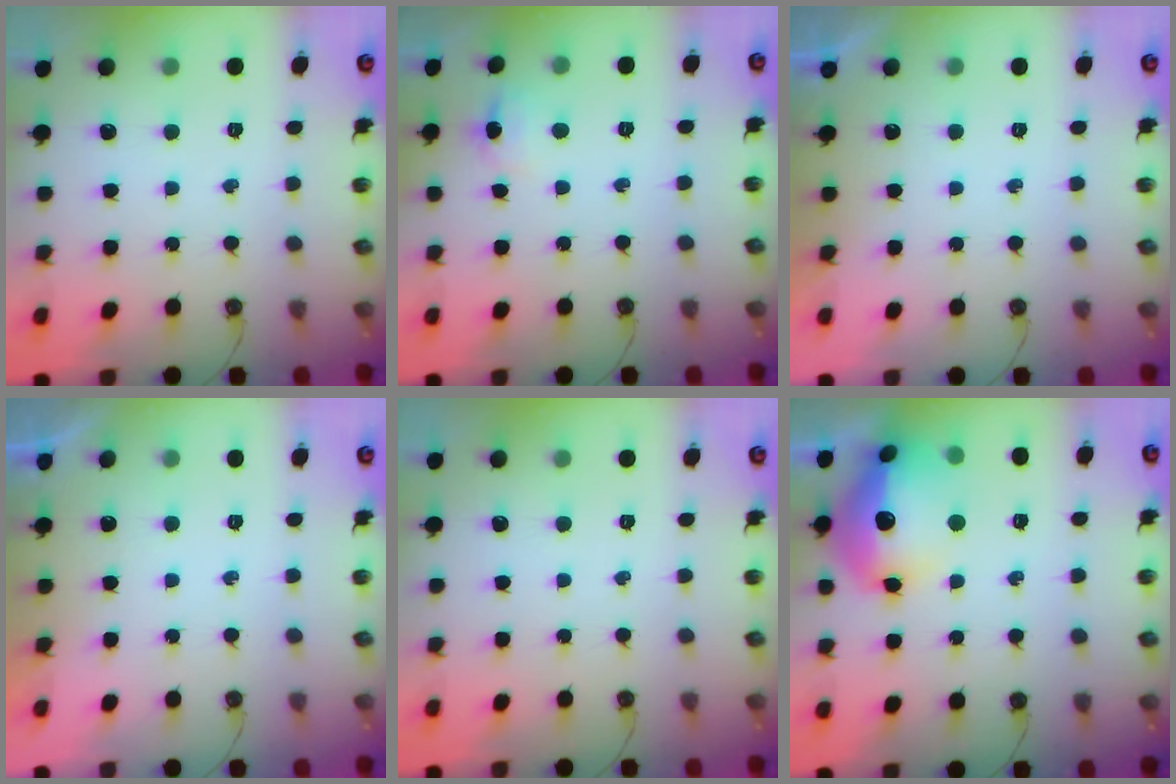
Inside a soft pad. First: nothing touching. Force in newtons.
{"total": 3.9, "press": 3.6, "slide": 1.5}
{"total": 0.0}
{"total": 0.0}
{"total": 0.0}
{"total": 20.6, "press": 20.6, "slide": 1.5}